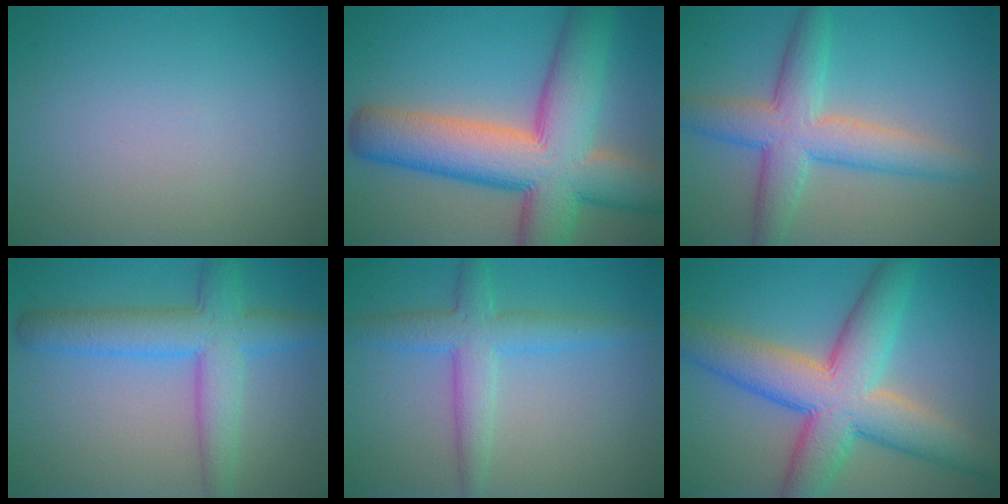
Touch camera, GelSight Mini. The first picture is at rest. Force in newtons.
{"total": 13.5, "press": 13.5, "slide": 0.6}
{"total": 6.5, "press": 6.5, "slide": 0.1}
{"total": 6.2, "press": 6.2, "slide": 0.2}
{"total": 4.1, "press": 4.1, "slide": 0.0}
{"total": 10.2, "press": 10.2, "slide": 0.5}